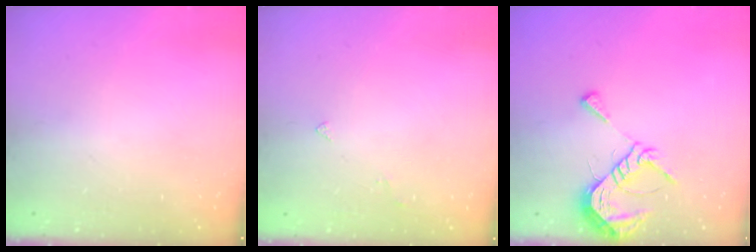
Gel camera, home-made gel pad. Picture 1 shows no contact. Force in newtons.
{"total": 0.8, "press": 0.7, "slide": 0.4}
{"total": 9.4, "press": 9.4, "slide": 0.2}